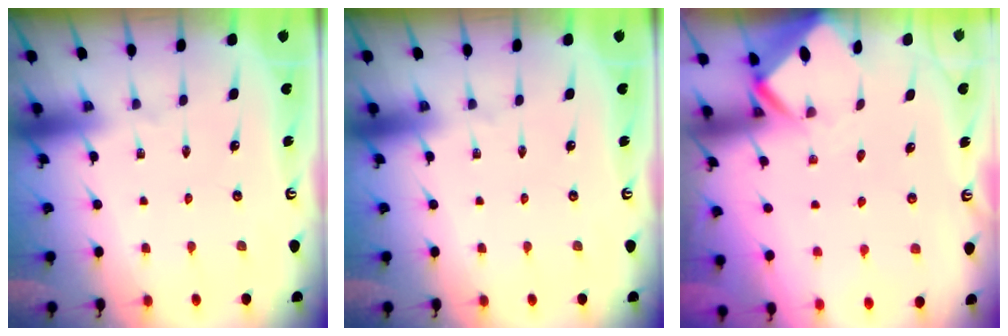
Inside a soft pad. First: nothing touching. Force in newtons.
{"total": 0.0}
{"total": 2.7, "press": 2.7, "slide": 0.2}